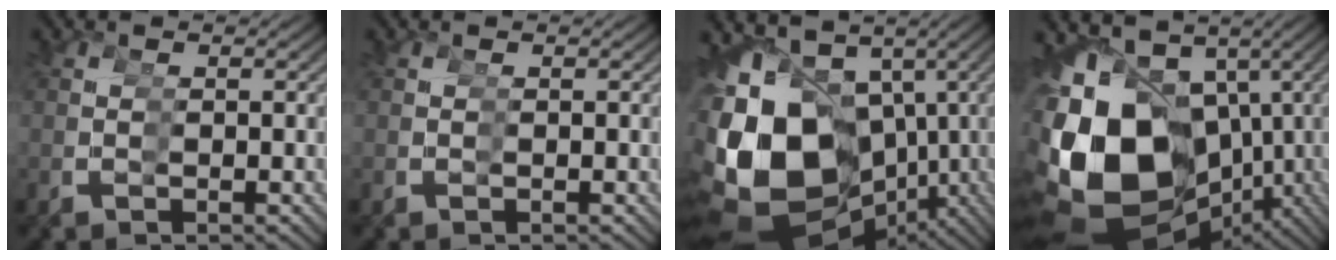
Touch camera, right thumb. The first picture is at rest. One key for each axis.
{"total": 0.0}
{"total": 18.4, "fx": -2.2, "fy": 13.7, "fz": 12.1, "tx": -0.246, "ty": -0.040, "tz": -0.012}
{"total": 20.2, "fx": -3.2, "fy": 15.0, "fz": 13.1, "tx": -0.265, "ty": -0.044, "tz": -0.028}